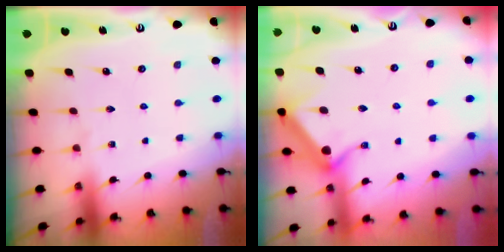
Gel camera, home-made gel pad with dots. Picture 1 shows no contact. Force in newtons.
{"total": 11.0, "press": 11.0, "slide": 0.2}